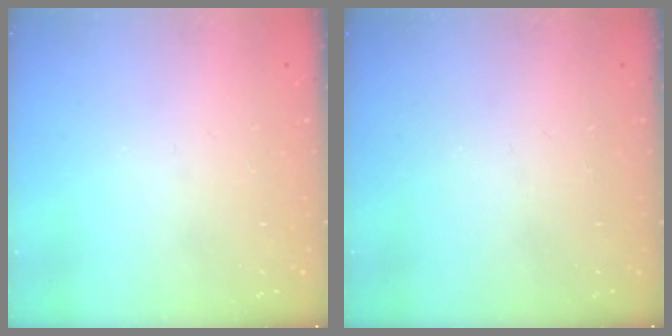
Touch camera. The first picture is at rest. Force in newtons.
{"total": 0.0}